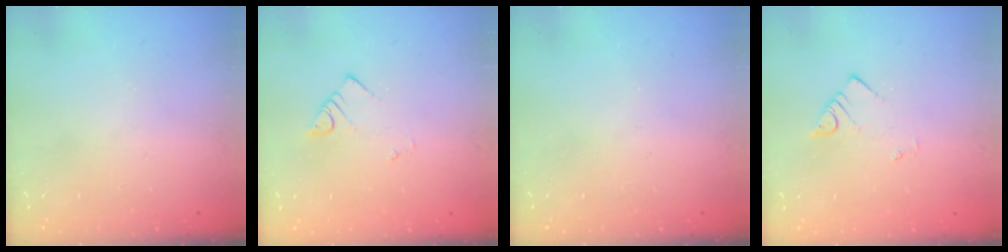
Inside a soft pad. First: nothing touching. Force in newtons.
{"total": 2.6, "press": 2.6, "slide": 0.2}
{"total": 0.0}
{"total": 2.3, "press": 2.3, "slide": 0.2}